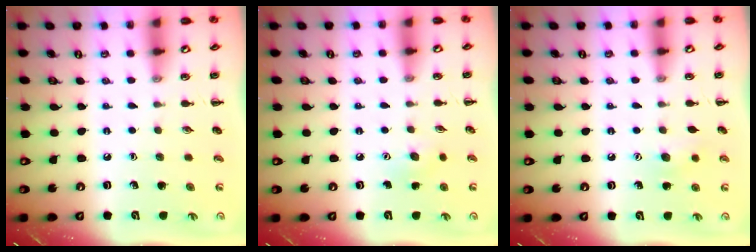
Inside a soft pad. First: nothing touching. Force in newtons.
{"total": 5.1, "press": 4.9, "slide": 1.4}
{"total": 7.7, "press": 7.5, "slide": 2.0}